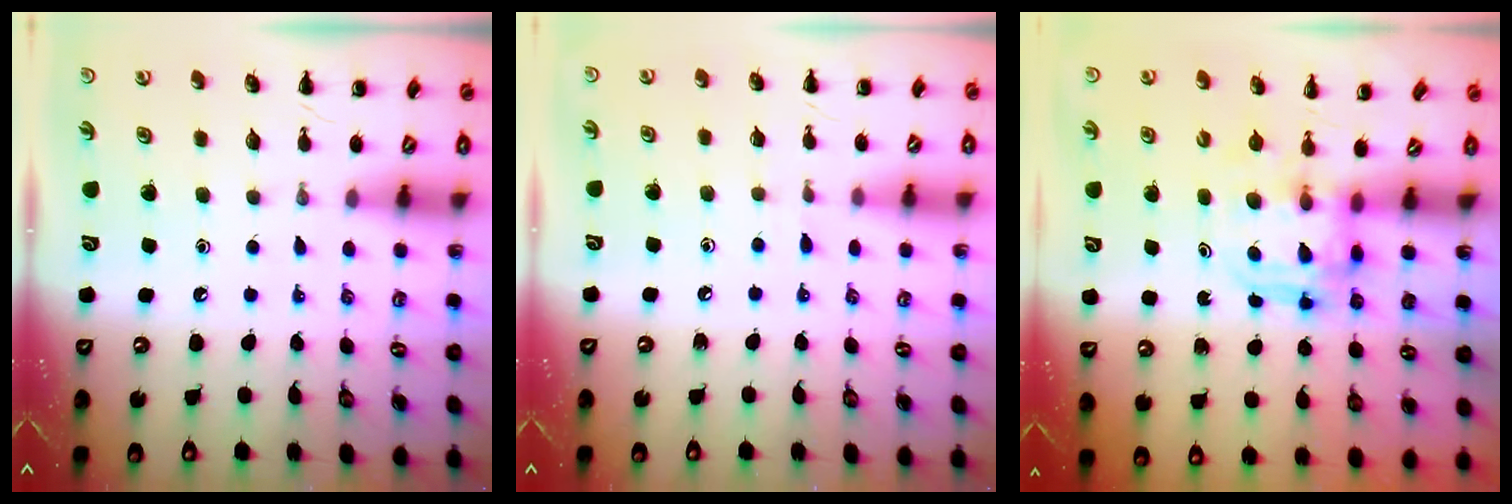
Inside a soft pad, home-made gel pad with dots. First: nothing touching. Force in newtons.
{"total": 4.0, "press": 3.5, "slide": 1.8}
{"total": 3.8, "press": 3.7, "slide": 0.2}